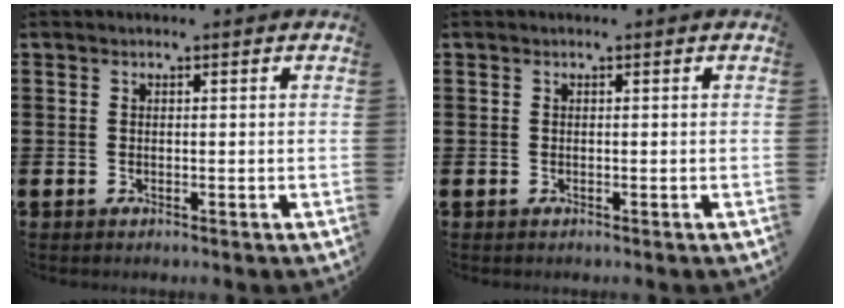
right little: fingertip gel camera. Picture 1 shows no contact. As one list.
[{"total": 0.0}]